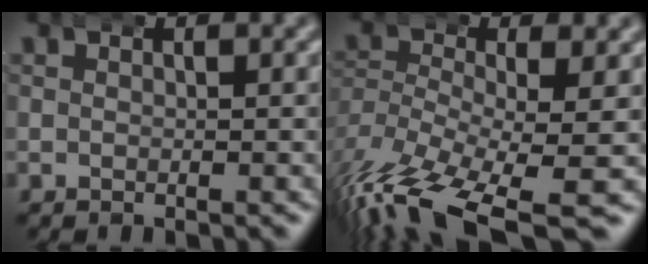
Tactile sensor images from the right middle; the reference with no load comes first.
{"total": 8.9, "force": [-6.4, 2.7, 5.6], "torque": [-0.125, -0.054, -0.077]}